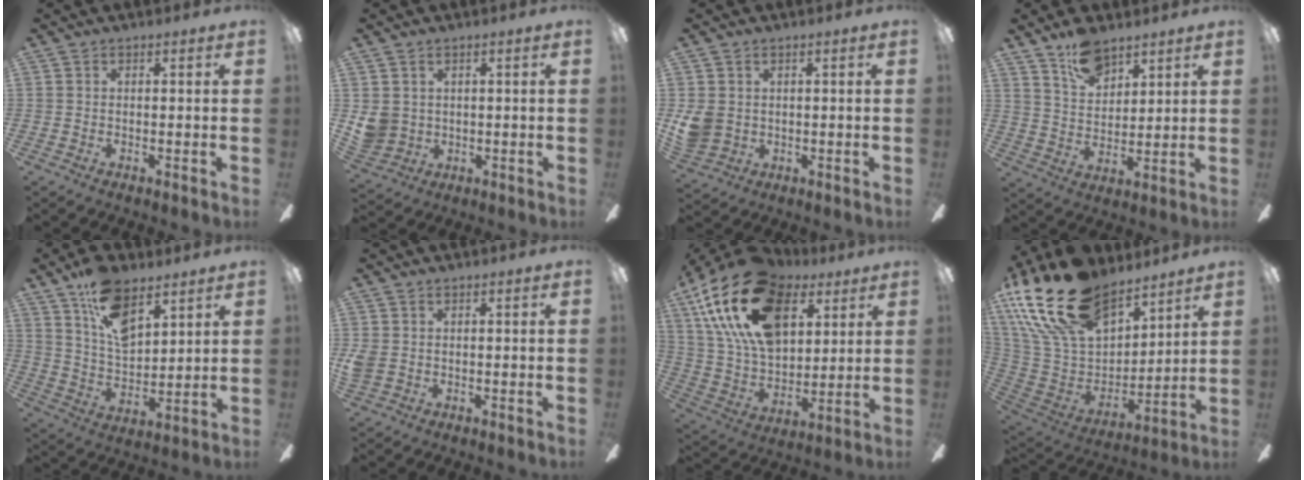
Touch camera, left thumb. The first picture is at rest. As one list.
[{"total": 5.2, "force": [1.5, 4.8, 1.3], "torque": [-0.043, 0.002, 0.031]}, {"total": 5.5, "force": [0.8, 4.8, 2.4], "torque": [-0.055, 0.009, 0.021]}, {"total": 10.3, "force": [7.3, 5.5, 4.7], "torque": [-0.073, -0.031, 0.132]}, {"total": 14.8, "force": [9.7, 7.0, 8.6], "torque": [-0.166, -0.038, 0.180]}, {"total": 2.7, "force": [0.2, 2.2, 1.6], "torque": [-0.029, 0.005, 0.007]}, {"total": 25.4, "force": [12.6, 14.8, 16.2], "torque": [-0.326, -0.049, 0.222]}, {"total": 26.3, "force": [17.7, 13.2, 14.2], "torque": [-0.309, -0.105, 0.320]}]